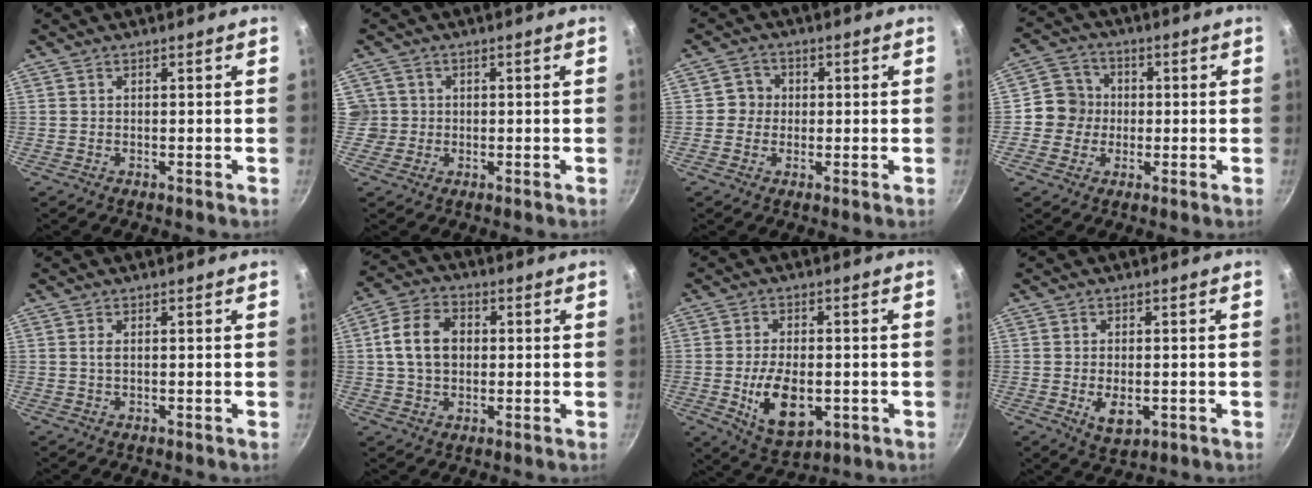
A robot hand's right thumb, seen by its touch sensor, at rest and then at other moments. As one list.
[{"total": 3.7, "force": [0.1, 3.6, 0.5], "torque": [0.017, 0.009, 0.000]}, {"total": 3.7, "force": [0.0, 3.6, 0.9], "torque": [0.015, 0.008, -0.008]}, {"total": 6.9, "force": [-0.4, 6.6, 2.0], "torque": [0.003, 0.015, -0.025]}, {"total": 1.0, "force": [0.2, 0.4, 0.9], "torque": [-0.019, 0.000, 0.003]}, {"total": 10.1, "force": [1.0, 7.5, 6.7], "torque": [-0.106, 0.017, 0.010]}, {"total": 11.5, "force": [-2.3, 6.5, 9.2], "torque": [-0.145, -0.002, -0.025]}, {"total": 5.4, "force": [-1.2, 3.1, 4.3], "torque": [-0.065, -0.006, -0.010]}]